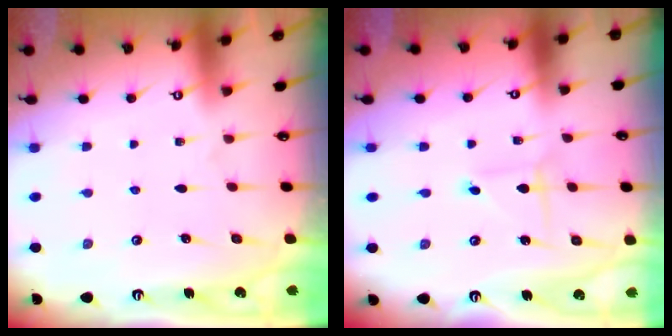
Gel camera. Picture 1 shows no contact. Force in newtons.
{"total": 1.0, "press": 1.0, "slide": 0.1}